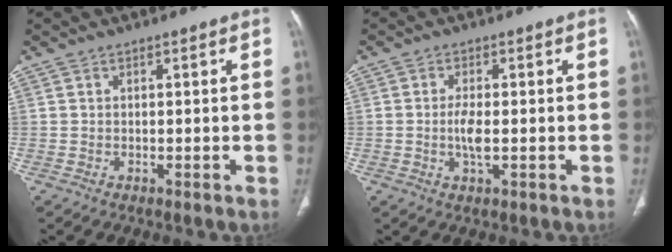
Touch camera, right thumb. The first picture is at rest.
{"total": 3.7, "force": [-0.4, 1.3, 3.5], "torque": [-0.074, -0.003, -0.009]}